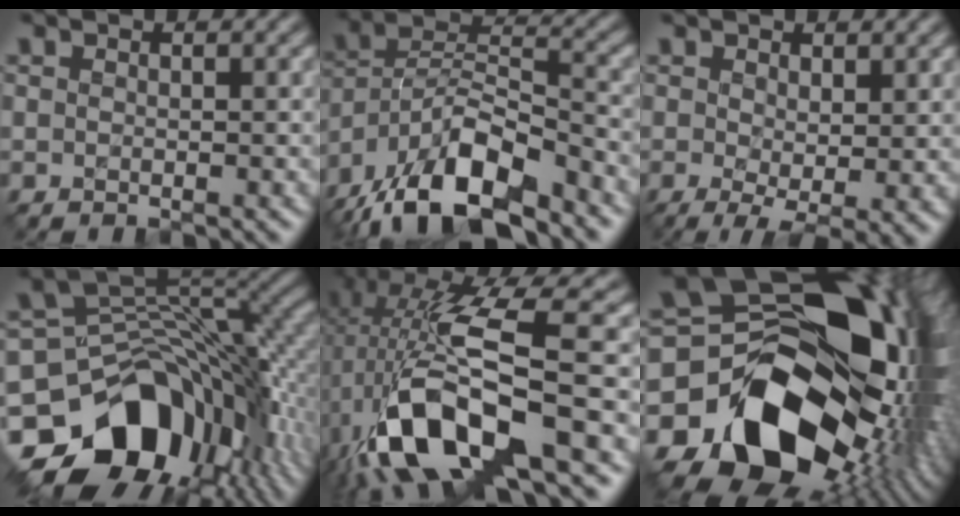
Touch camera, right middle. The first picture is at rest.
{"total": 12.8, "force": [-9.3, 4.5, 7.6], "torque": [-0.147, 0.011, -0.174]}
{"total": 3.8, "force": [-0.3, 1.4, 3.5], "torque": [-0.061, -0.011, -0.003]}
{"total": 16.0, "force": [-7.2, 10.9, 9.2], "torque": [-0.171, -0.012, -0.115]}
{"total": 13.4, "force": [-2.2, 5.3, 12.2], "torque": [-0.230, -0.004, -0.040]}
{"total": 20.6, "force": [-3.8, 15.2, 13.4], "torque": [-0.244, -0.039, -0.037]}